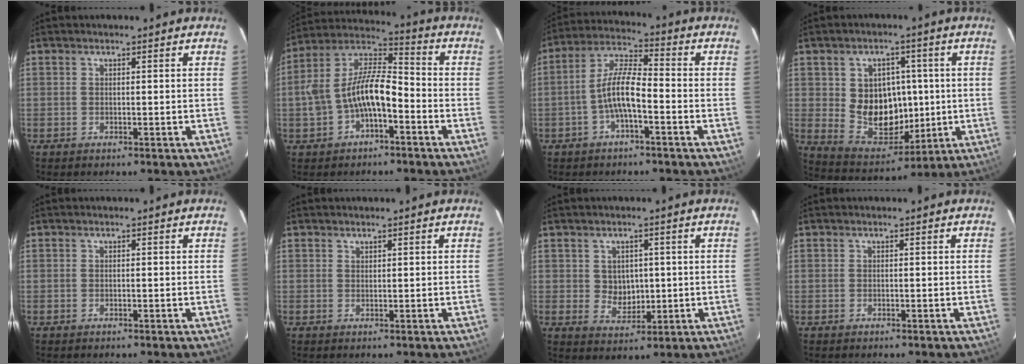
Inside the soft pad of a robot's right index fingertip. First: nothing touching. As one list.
[{"total": 12.7, "force": [-3.7, 5.9, 10.6], "torque": [-0.214, 0.020, -0.062]}, {"total": 7.9, "force": [-2.8, 2.1, 7.1], "torque": [-0.152, 0.013, -0.052]}, {"total": 12.6, "force": [0.5, 10.5, 7.0], "torque": [-0.137, 0.002, 0.035]}, {"total": 0.0}, {"total": 0.6, "force": [0.6, 0.2, 0.0], "torque": [0.000, 0.002, 0.013]}, {"total": 4.6, "force": [0.7, 4.0, 2.1], "torque": [-0.032, 0.001, 0.022]}, {"total": 0.0}]